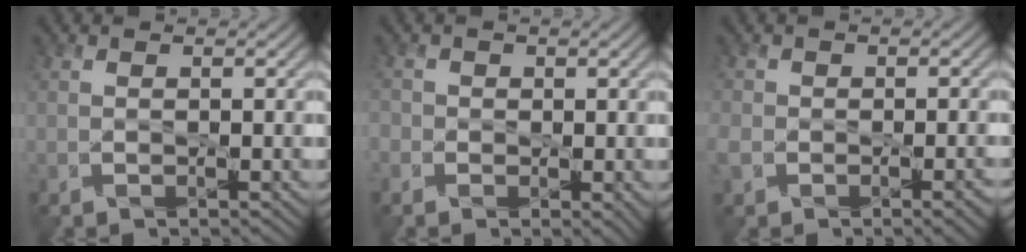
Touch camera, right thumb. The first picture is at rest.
{"total": 2.3, "force": [-0.6, 2.0, 0.9], "torque": [-0.019, -0.009, -0.012]}
{"total": 4.6, "force": [-2.0, 3.2, 2.6], "torque": [-0.044, -0.013, -0.033]}